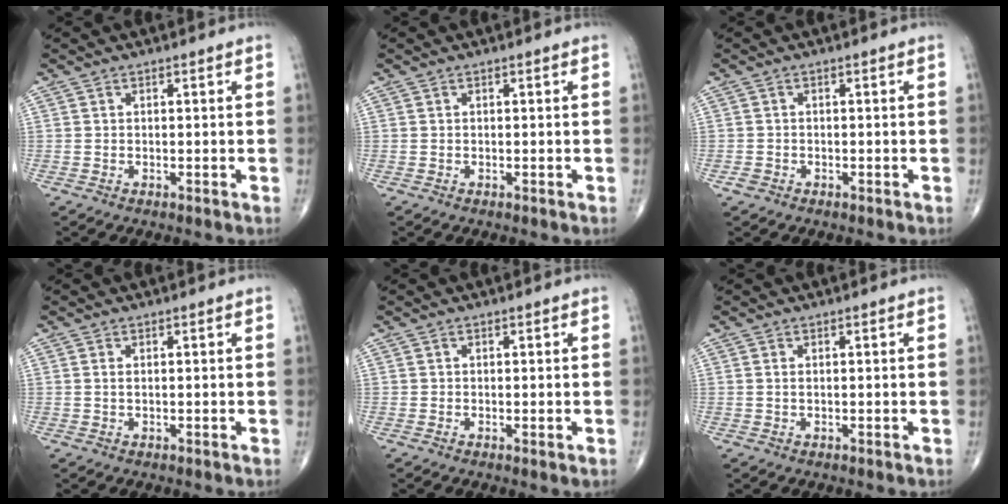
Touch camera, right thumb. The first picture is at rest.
{"total": 0.0}
{"total": 1.2, "force": [-0.7, 0.9, 0.3], "torque": [-0.004, 0.003, -0.015]}
{"total": 0.7, "force": [0.1, 0.3, 0.6], "torque": [-0.016, 0.002, 0.004]}
{"total": 0.5, "force": [0.0, 0.2, 0.5], "torque": [-0.011, -0.004, -0.001]}
{"total": 0.5, "force": [0.1, 0.2, 0.4], "torque": [-0.013, 0.003, 0.003]}